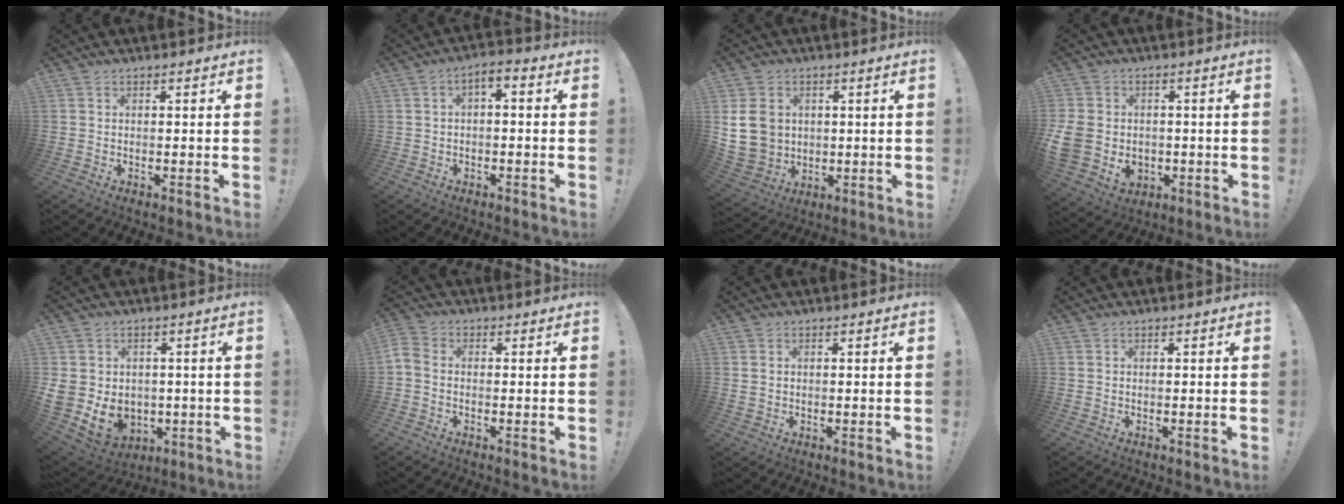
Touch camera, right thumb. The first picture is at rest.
{"total": 3.5, "force": [-1.4, 1.7, 2.7], "torque": [-0.045, 0.010, -0.026]}
{"total": 10.1, "force": [2.3, 8.9, 4.2], "torque": [-0.078, -0.008, 0.050]}
{"total": 10.5, "force": [-1.3, 8.8, 5.6], "torque": [-0.115, 0.007, -0.018]}
{"total": 11.2, "force": [-0.5, 9.7, 5.7], "torque": [-0.122, -0.010, -0.001]}
{"total": 3.2, "force": [-0.6, 2.1, 2.3], "torque": [-0.043, 0.002, -0.009]}
{"total": 0.9, "force": [0.3, 0.8, 0.4], "torque": [-0.010, 0.005, 0.006]}
{"total": 0.0}